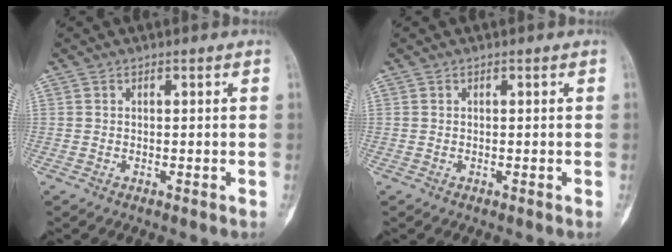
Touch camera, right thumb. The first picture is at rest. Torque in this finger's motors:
{"motor_torque": [0.49, -0.06, 0.16, -0.16, 0.02]}